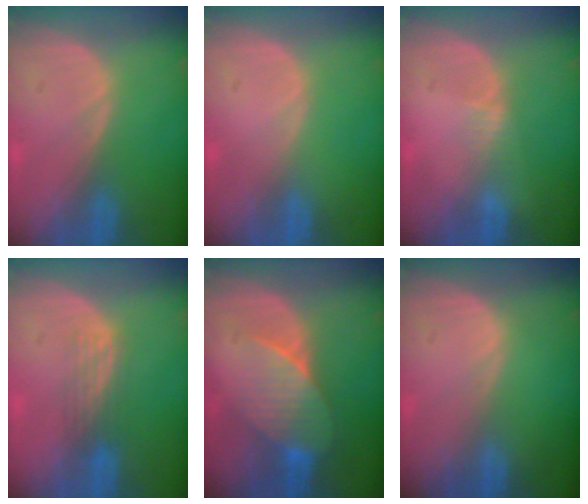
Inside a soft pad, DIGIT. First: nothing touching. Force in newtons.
{"total": 0.0}
{"total": 1.3, "press": 1.1, "slide": 0.8}
{"total": 2.9, "press": 2.7, "slide": 1.2}
{"total": 7.4, "press": 6.9, "slide": 2.8}
{"total": 0.0}